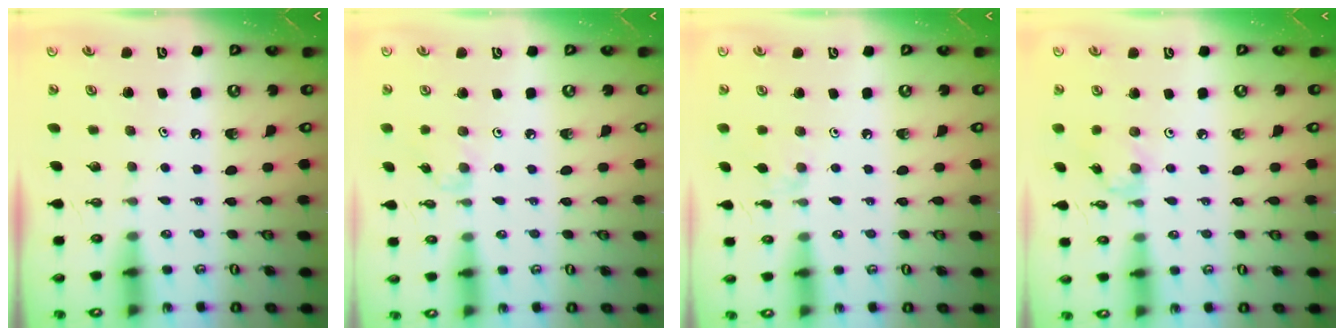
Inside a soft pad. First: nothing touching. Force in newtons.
{"total": 2.1, "press": 2.1, "slide": 0.4}
{"total": 2.6, "press": 2.6, "slide": 0.5}
{"total": 1.4, "press": 1.3, "slide": 0.2}